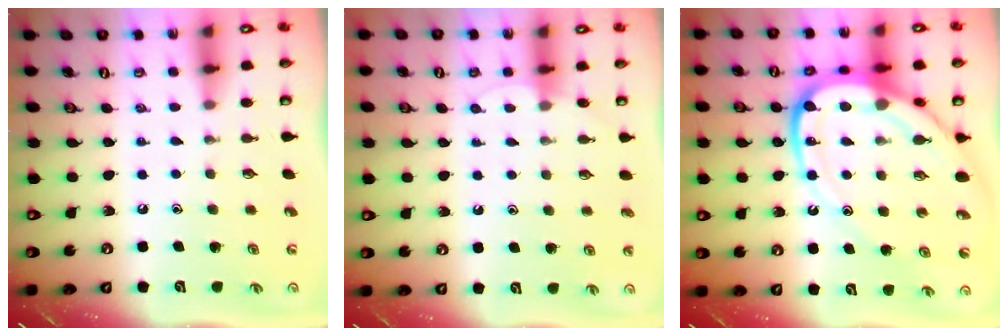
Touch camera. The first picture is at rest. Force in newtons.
{"total": 3.7, "press": 3.7, "slide": 0.3}
{"total": 19.8, "press": 19.7, "slide": 2.1}